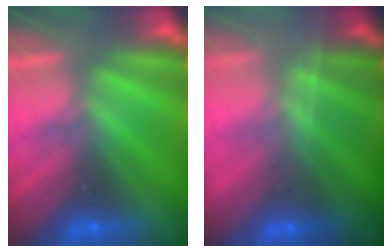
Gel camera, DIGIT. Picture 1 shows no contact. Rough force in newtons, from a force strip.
{"total": 1.7}